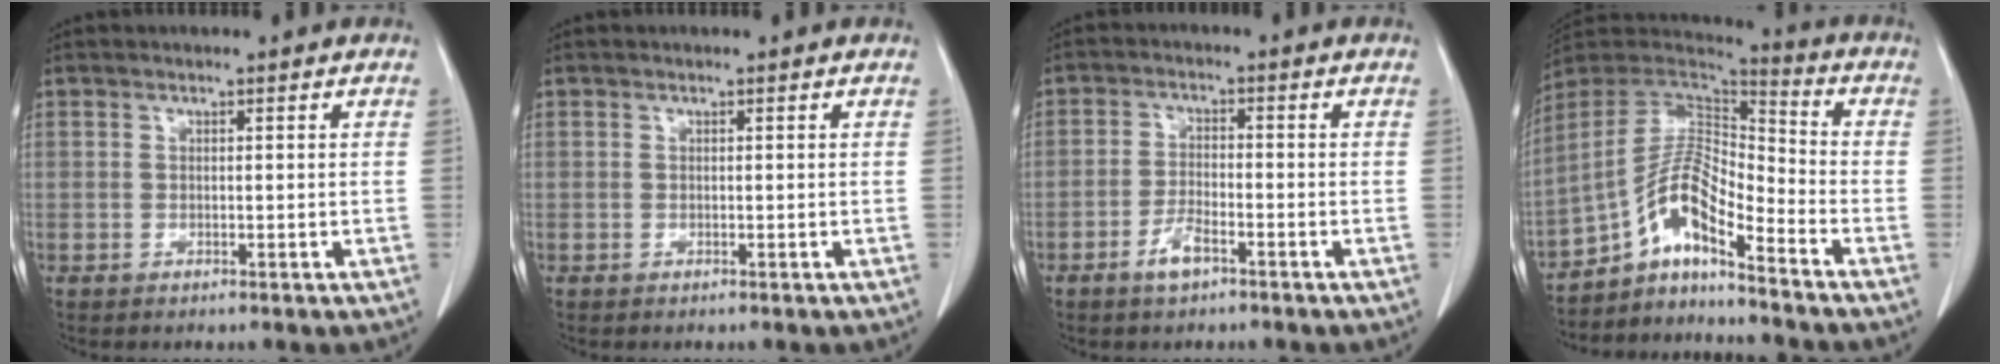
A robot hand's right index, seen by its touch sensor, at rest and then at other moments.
{"total": 0.0}
{"total": 4.0, "force": [-2.5, 1.1, 2.8], "torque": [-0.062, -0.002, -0.045]}
{"total": 11.8, "force": [-7.9, 2.0, 8.5], "torque": [-0.164, 0.023, -0.142]}